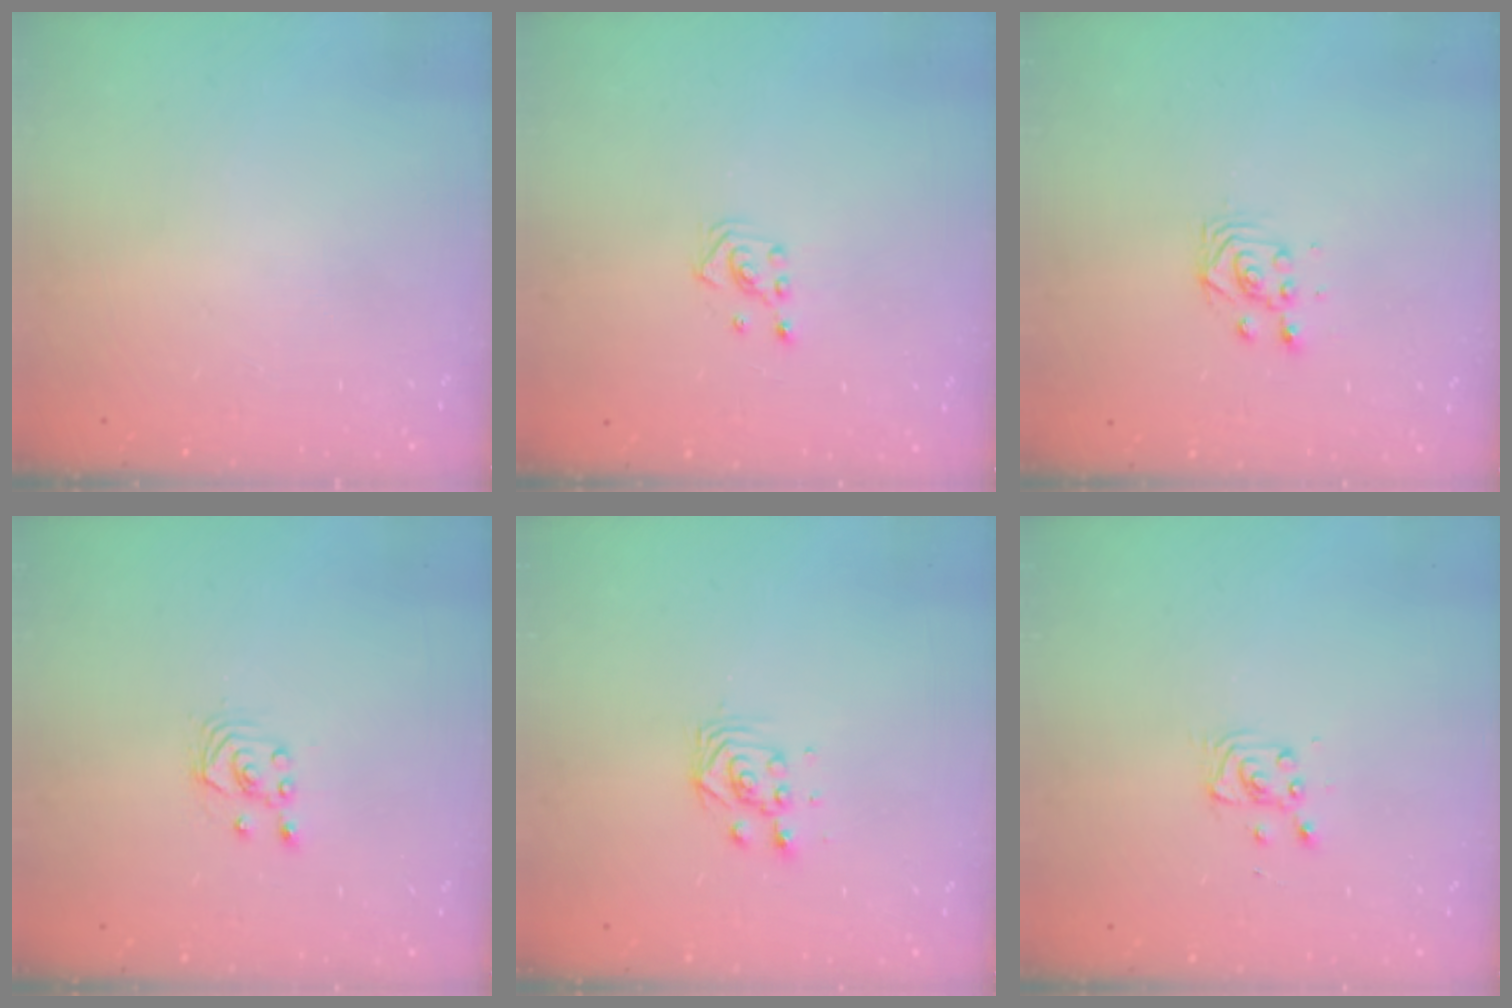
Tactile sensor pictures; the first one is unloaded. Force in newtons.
{"total": 2.6, "press": 2.6, "slide": 0.3}
{"total": 2.9, "press": 2.9, "slide": 0.4}
{"total": 1.7, "press": 1.7, "slide": 0.2}
{"total": 3.1, "press": 3.1, "slide": 0.0}
{"total": 3.2, "press": 3.2, "slide": 0.4}